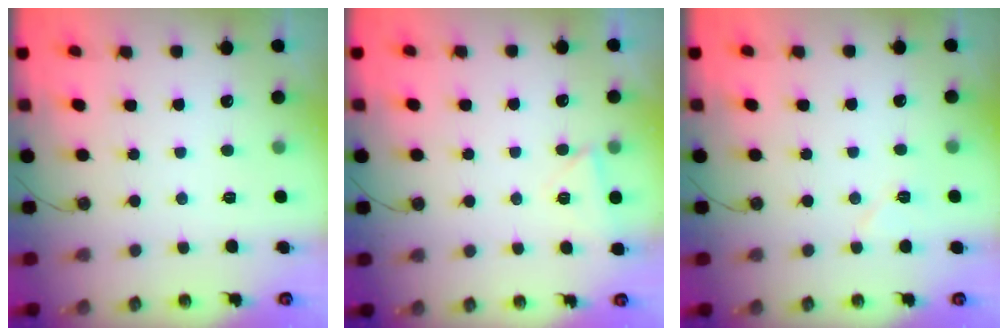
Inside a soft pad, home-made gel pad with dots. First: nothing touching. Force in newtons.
{"total": 3.5, "press": 3.3, "slide": 1.1}
{"total": 5.9, "press": 5.4, "slide": 2.4}